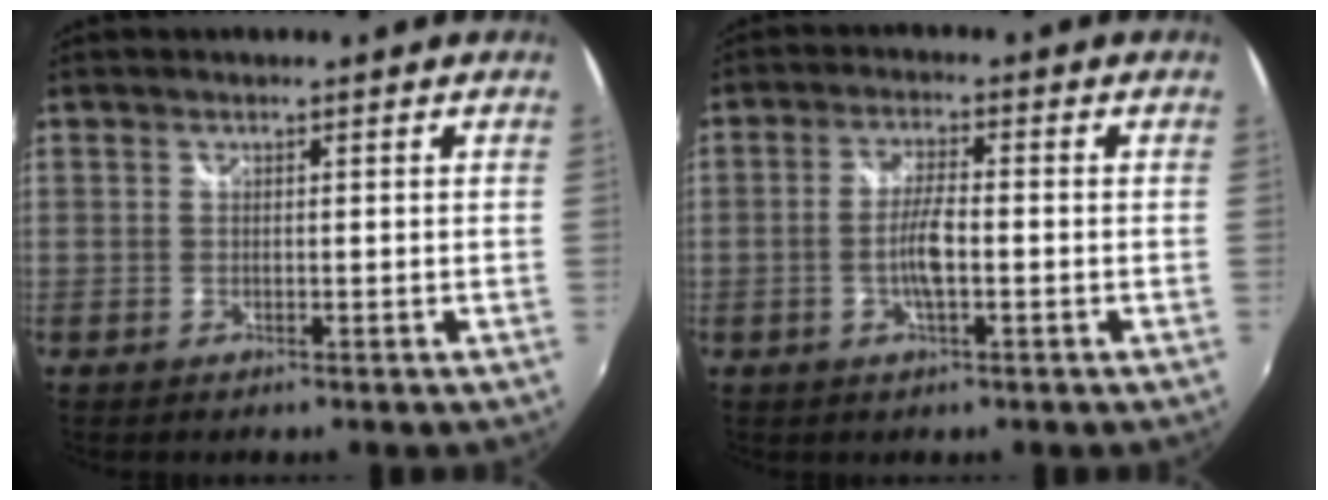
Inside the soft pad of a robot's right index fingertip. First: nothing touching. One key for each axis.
{"total": 5.1, "fx": -1.3, "fy": 1.1, "fz": 4.8, "tx": -0.097, "ty": 0.001, "tz": -0.024}